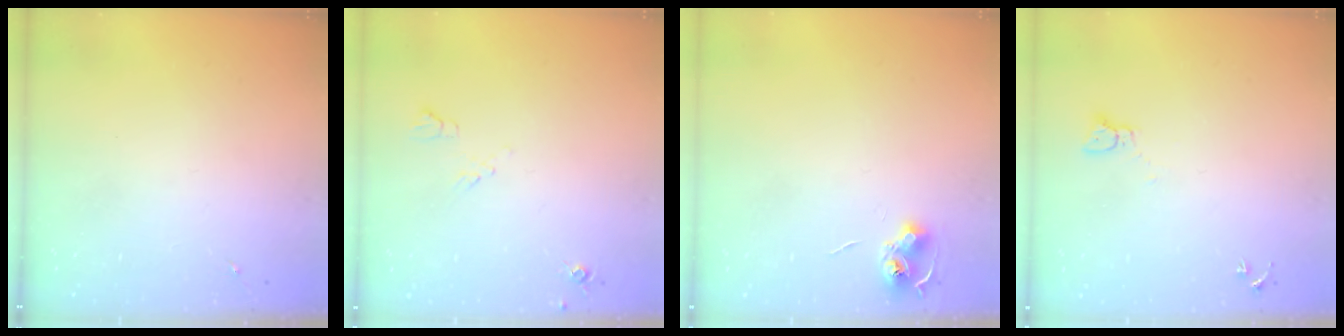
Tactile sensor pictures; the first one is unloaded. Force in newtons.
{"total": 6.2, "press": 6.2, "slide": 1.0}
{"total": 6.8, "press": 6.8, "slide": 0.7}
{"total": 2.3, "press": 2.3, "slide": 0.3}